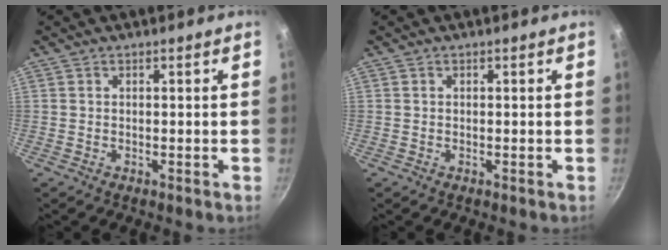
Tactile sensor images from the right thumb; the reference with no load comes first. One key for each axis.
{"total": 0.0}